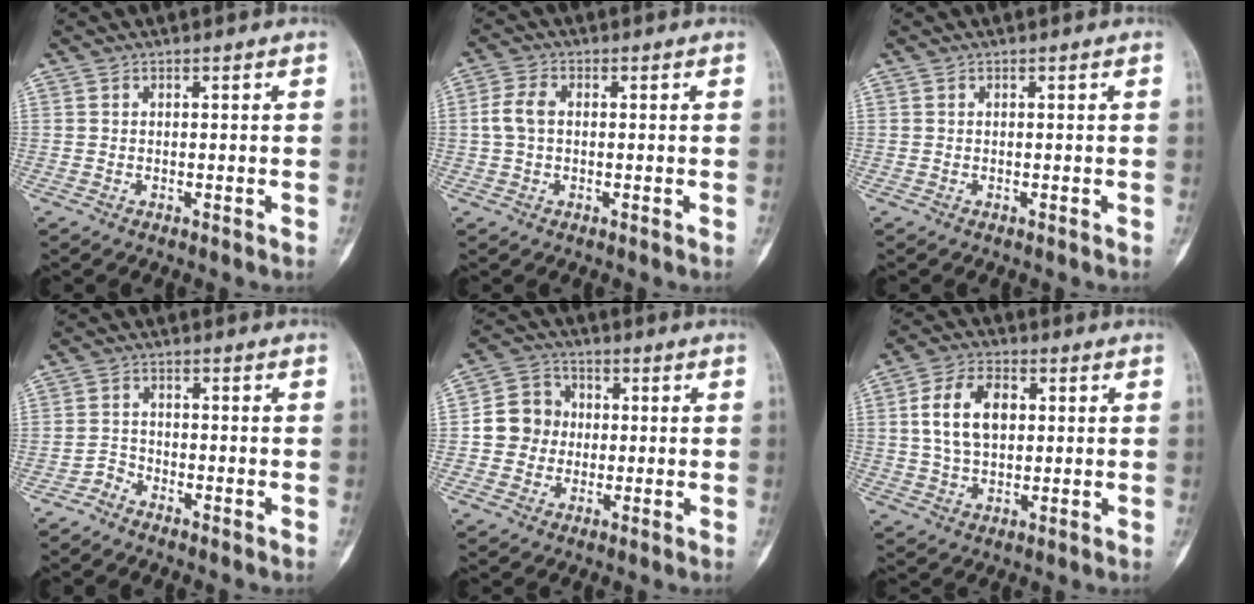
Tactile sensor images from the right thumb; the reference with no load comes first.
{"total": 4.4, "force": [0.2, 2.8, 3.3], "torque": [-0.078, 0.011, -0.001]}
{"total": 0.0}
{"total": 2.1, "force": [-1.9, 0.7, 0.1], "torque": [0.003, 0.007, -0.043]}
{"total": 8.3, "force": [-0.2, 7.7, 3.1], "torque": [-0.022, 0.017, -0.014]}
{"total": 10.7, "force": [2.0, 6.9, 7.9], "torque": [-0.129, 0.007, 0.037]}